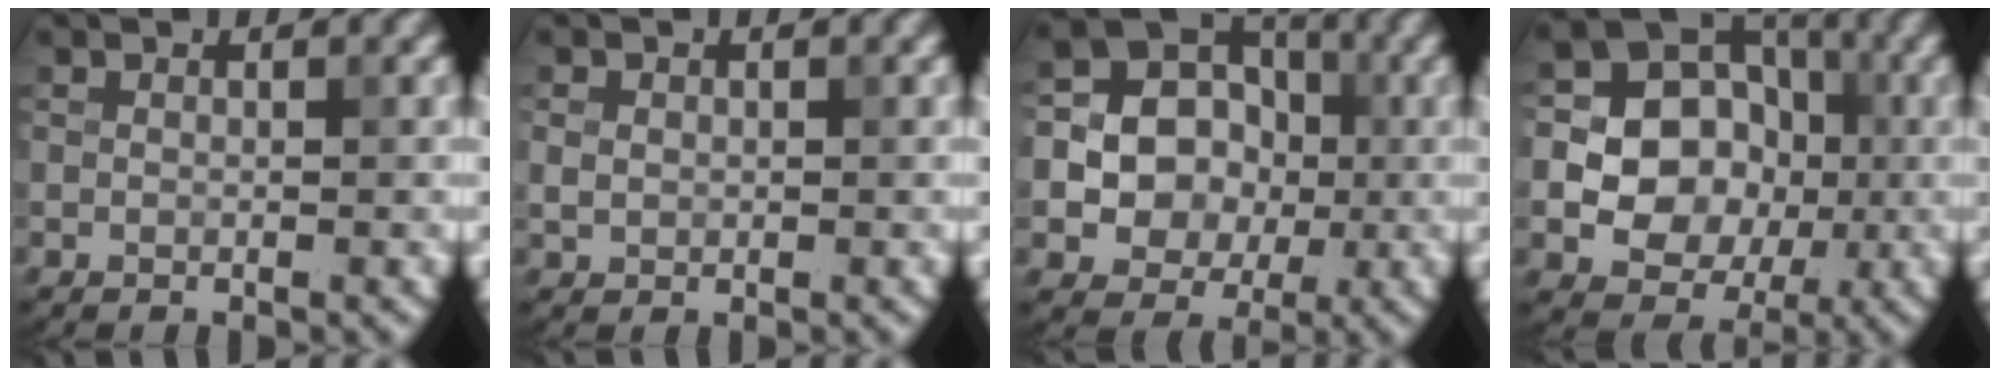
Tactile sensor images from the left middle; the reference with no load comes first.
{"total": 1.2, "force": [0.1, 1.0, 0.5], "torque": [-0.010, -0.001, 0.001]}
{"total": 12.3, "force": [-0.8, 11.3, 4.8], "torque": [-0.099, 0.017, -0.032]}
{"total": 11.8, "force": [-0.5, 10.6, 5.2], "torque": [-0.106, 0.026, -0.022]}